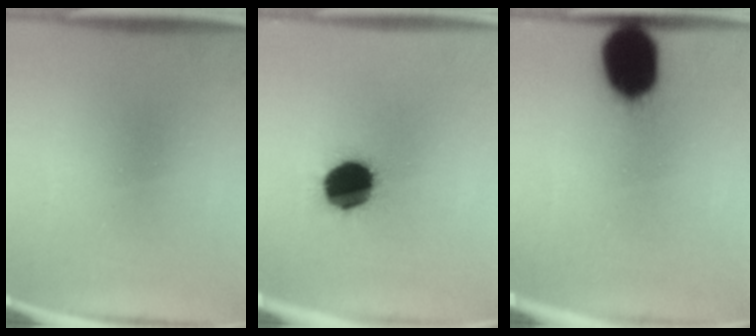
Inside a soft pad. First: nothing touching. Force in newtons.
{"total": 14.9}
{"total": 17.1}